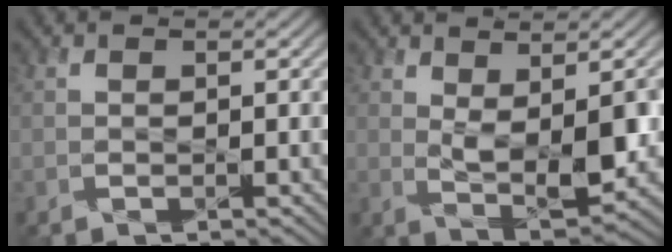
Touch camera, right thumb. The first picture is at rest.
{"total": 6.4, "force": [1.3, 2.5, 5.8], "torque": [-0.103, -0.003, 0.027]}